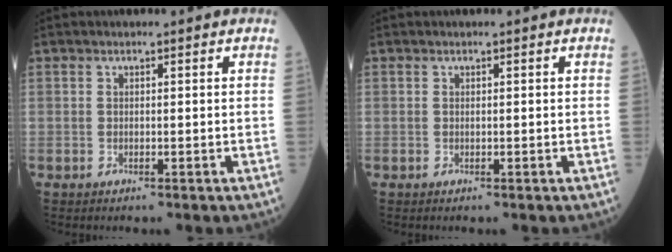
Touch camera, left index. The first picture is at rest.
{"total": 0.0}